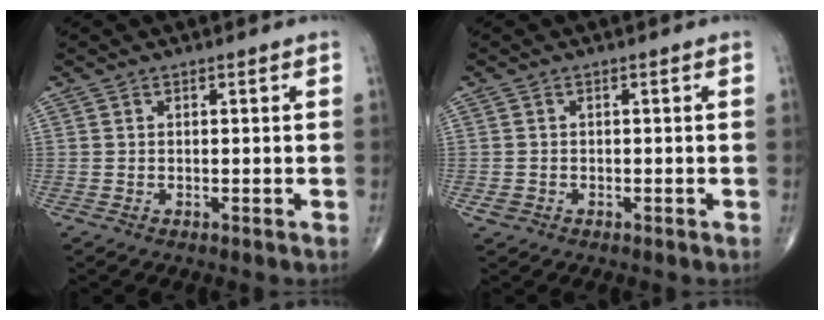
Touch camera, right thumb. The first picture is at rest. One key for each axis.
{"total": 1.3, "fx": -0.5, "fy": 1.1, "fz": 0.4, "tx": -0.006, "ty": 0.005, "tz": -0.007}